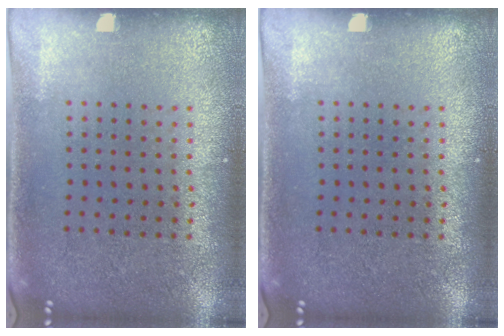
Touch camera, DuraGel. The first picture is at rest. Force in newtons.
{"total": 0.0}